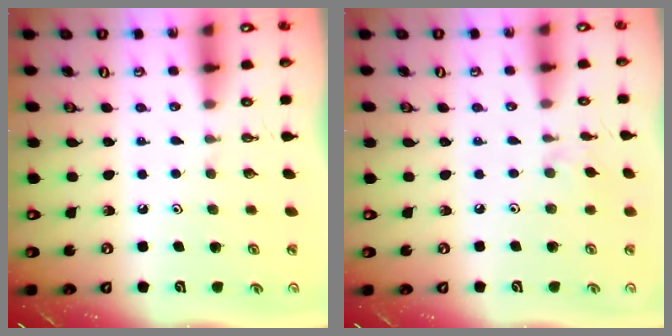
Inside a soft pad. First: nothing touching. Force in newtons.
{"total": 1.9, "press": 1.8, "slide": 0.4}